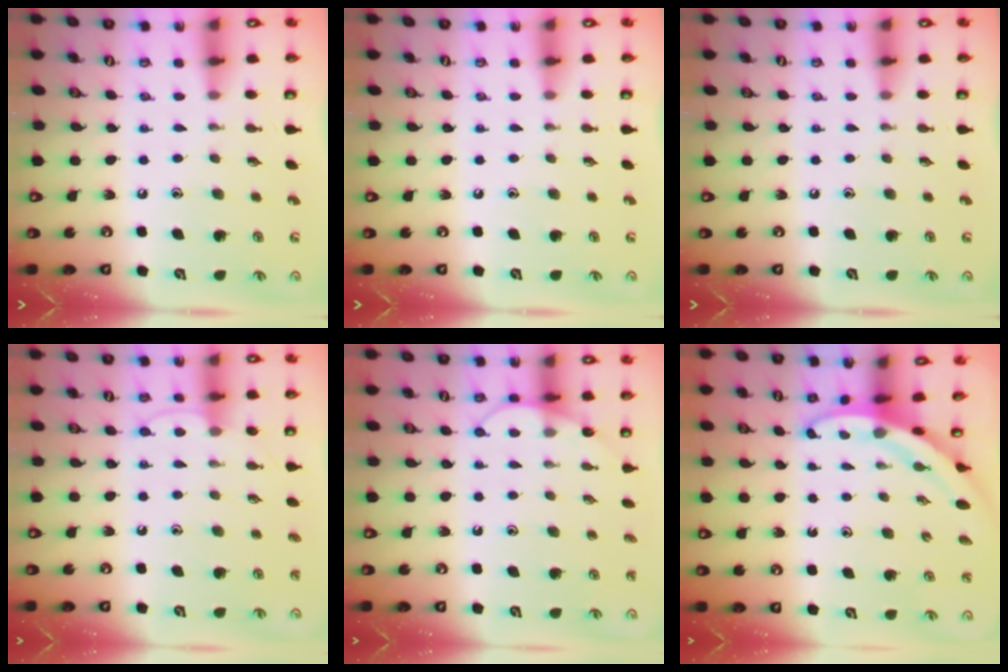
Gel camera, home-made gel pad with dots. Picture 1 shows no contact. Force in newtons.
{"total": 0.0}
{"total": 0.0}
{"total": 7.3, "press": 7.2, "slide": 0.7}
{"total": 6.4, "press": 6.4, "slide": 0.3}
{"total": 3.6, "press": 3.6, "slide": 0.1}